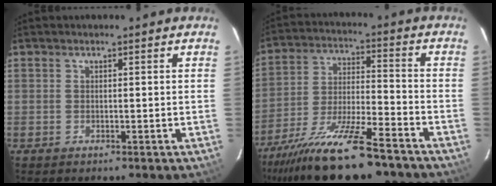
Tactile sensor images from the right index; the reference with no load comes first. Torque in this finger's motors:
{"motor_torque": [1.99, -0.15, 1.05, 0.14]}